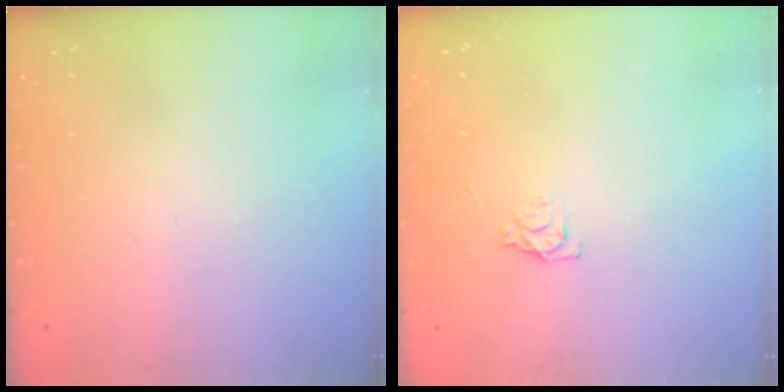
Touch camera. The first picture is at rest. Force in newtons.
{"total": 3.2, "press": 3.1, "slide": 0.3}